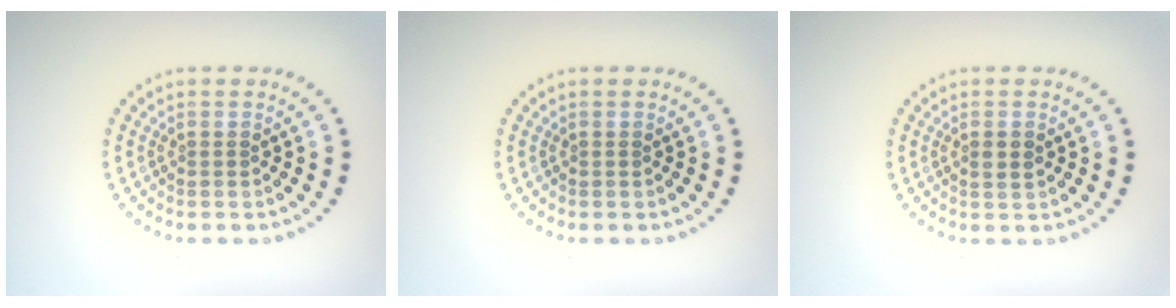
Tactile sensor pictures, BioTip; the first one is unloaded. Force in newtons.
{"total": 0.0}
{"total": 1.2, "press": 1.2, "slide": 0.3}